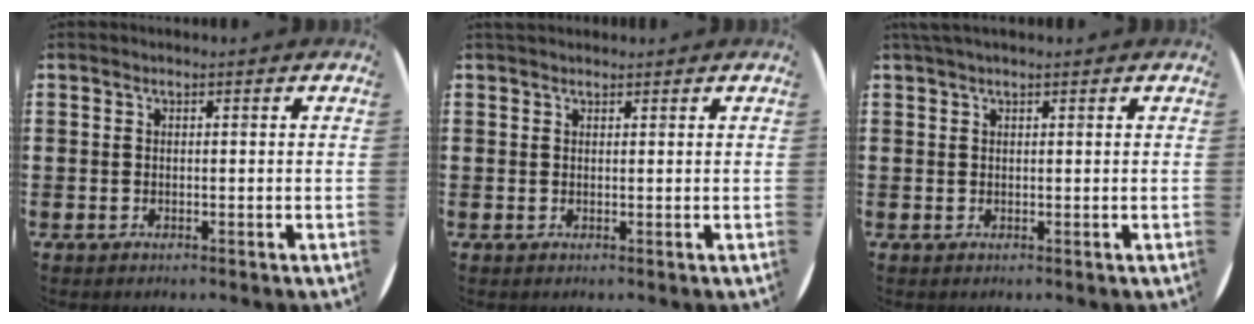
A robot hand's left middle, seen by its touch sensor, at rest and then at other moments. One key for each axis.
{"total": 0.8, "fx": 0.7, "fy": 0.3, "fz": 0.0, "tx": -0.001, "ty": 0.002, "tz": 0.014}
{"total": 0.9, "fx": 0.8, "fy": 0.0, "fz": 0.5, "tx": -0.009, "ty": 0.002, "tz": 0.015}